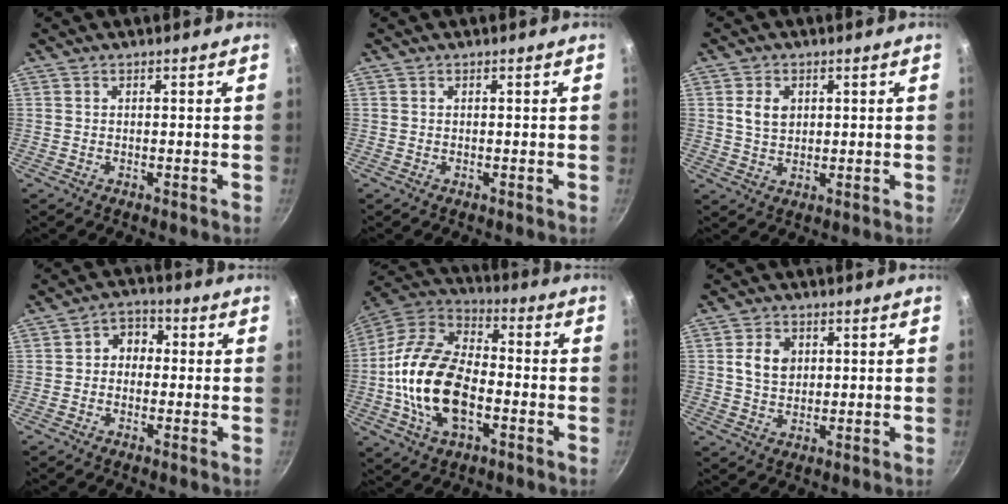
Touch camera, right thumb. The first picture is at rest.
{"total": 0.0}
{"total": 4.7, "force": [1.2, 3.5, 2.9], "torque": [-0.040, -0.004, 0.022]}
{"total": 5.0, "force": [-0.1, 4.2, 2.8], "torque": [-0.009, 0.015, -0.016]}
{"total": 19.8, "force": [-3.8, 11.6, 15.6], "torque": [-0.280, 0.034, -0.082]}
{"total": 5.8, "force": [1.2, 4.4, 3.5], "torque": [-0.047, -0.002, 0.021]}